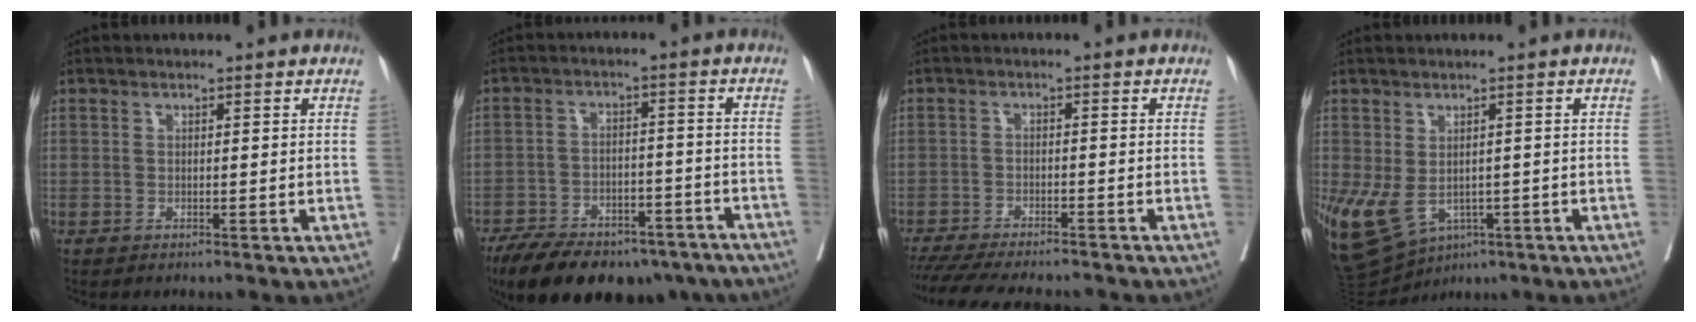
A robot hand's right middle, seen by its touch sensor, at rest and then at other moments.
{"total": 21.0, "force": [-16.0, 8.9, 10.4], "torque": [-0.180, -0.006, -0.224]}
{"total": 13.8, "force": [-12.3, 2.3, 5.8], "torque": [-0.105, -0.020, -0.177]}
{"total": 11.5, "force": [-4.2, 7.5, 7.7], "torque": [-0.161, -0.011, -0.053]}